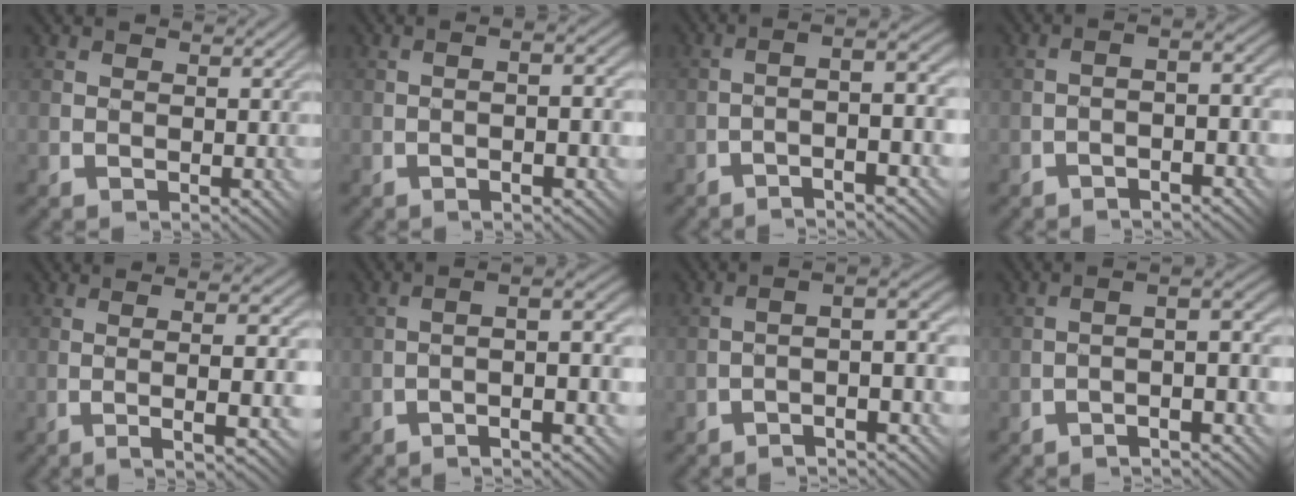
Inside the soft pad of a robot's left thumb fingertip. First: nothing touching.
{"total": 6.1, "force": [-1.0, 1.1, 5.9], "torque": [-0.082, 0.003, -0.011]}
{"total": 7.4, "force": [-2.4, 0.9, 7.0], "torque": [-0.096, 0.028, -0.044]}
{"total": 4.3, "force": [-1.6, 1.0, 3.9], "torque": [-0.060, 0.010, -0.029]}
{"total": 8.3, "force": [-1.0, 0.8, 8.2], "torque": [-0.109, 0.017, -0.011]}
{"total": 7.1, "force": [-2.0, 1.0, 6.8], "torque": [-0.096, 0.023, -0.035]}
{"total": 4.9, "force": [-2.0, 0.6, 4.5], "torque": [-0.061, 0.021, -0.043]}
{"total": 4.7, "force": [-1.9, 0.5, 4.3], "torque": [-0.061, 0.019, -0.037]}